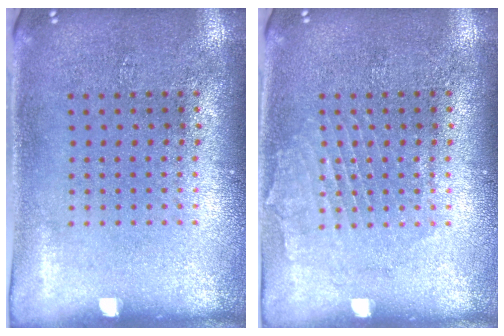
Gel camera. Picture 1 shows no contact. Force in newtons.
{"total": 1.2, "press": 1.2, "slide": 0.1}